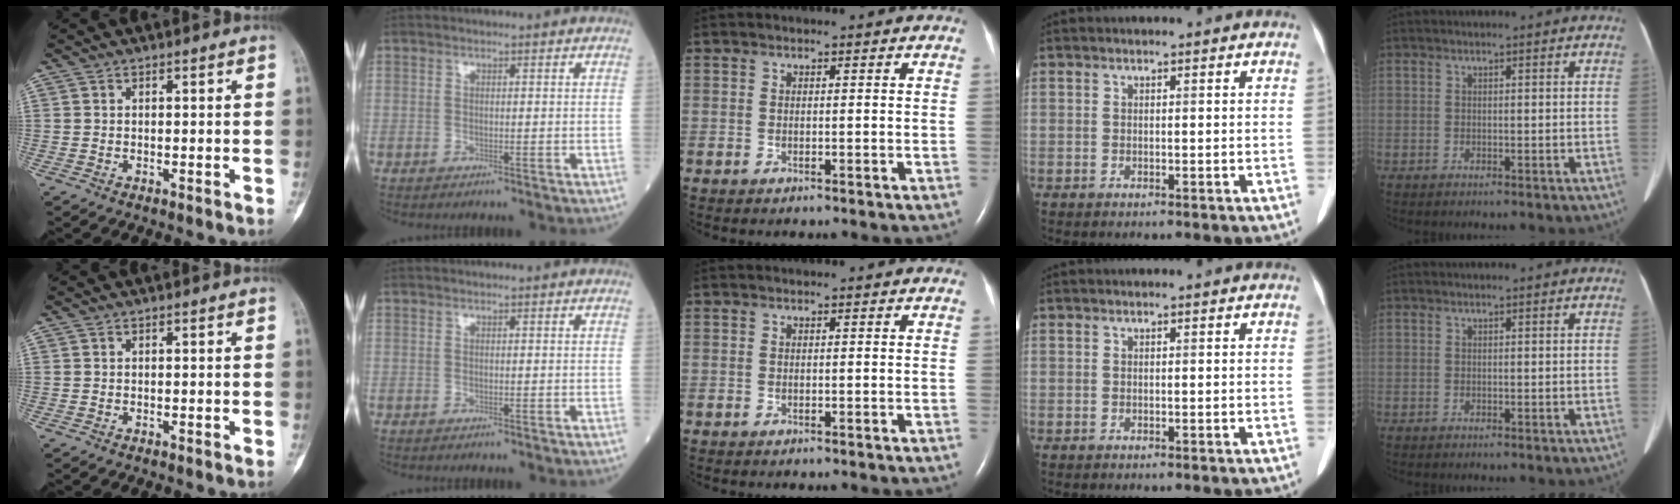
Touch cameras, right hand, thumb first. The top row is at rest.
{}